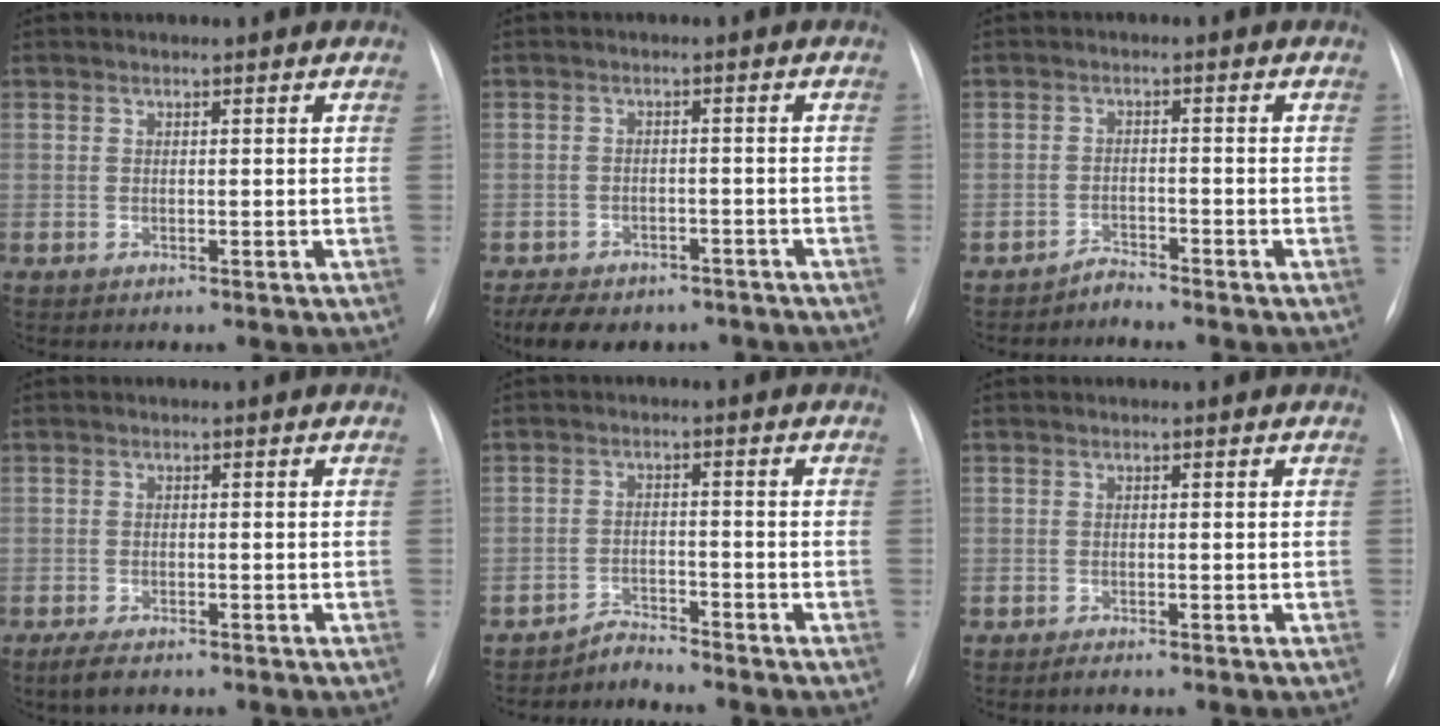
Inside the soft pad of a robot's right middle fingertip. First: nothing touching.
{"total": 11.6, "force": [-9.2, 5.5, 4.5], "torque": [-0.083, 0.003, -0.119]}
{"total": 1.8, "force": [-1.7, -0.3, -0.4], "torque": [0.013, -0.008, -0.030]}
{"total": 2.9, "force": [-2.1, 0.7, 1.9], "torque": [-0.041, -0.009, -0.032]}
{"total": 2.5, "force": [-2.3, -0.3, -0.7], "torque": [0.018, -0.013, -0.041]}
{"total": 0.7, "force": [-0.5, 0.0, 0.4], "torque": [-0.009, -0.003, -0.007]}